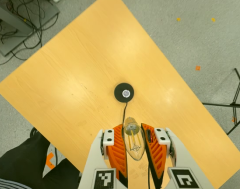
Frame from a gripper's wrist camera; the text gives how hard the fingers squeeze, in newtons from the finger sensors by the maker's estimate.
{"total": 22.9, "left": 24.7, "right": 21.0}